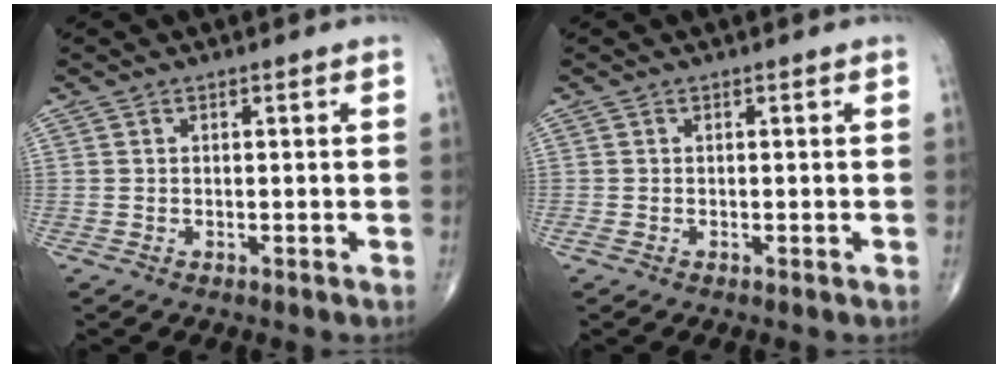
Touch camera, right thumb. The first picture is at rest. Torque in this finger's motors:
{"motor_torque": [2.25, 1.23, -0.05, -0.11, -0.02]}